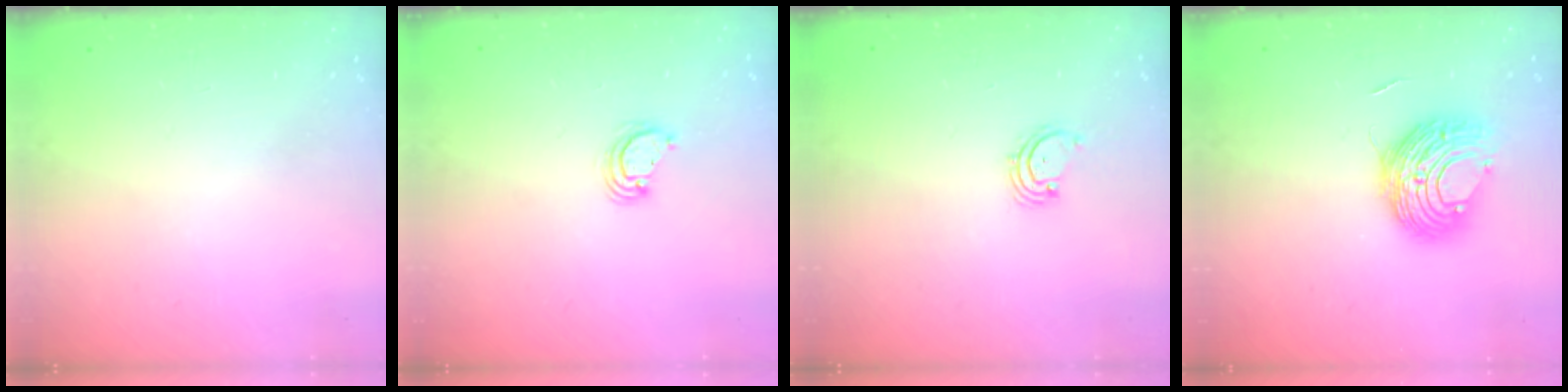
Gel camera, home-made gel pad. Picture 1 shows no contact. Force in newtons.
{"total": 3.9, "press": 3.9, "slide": 0.4}
{"total": 2.1, "press": 2.1, "slide": 0.3}
{"total": 10.1, "press": 10.1, "slide": 0.7}